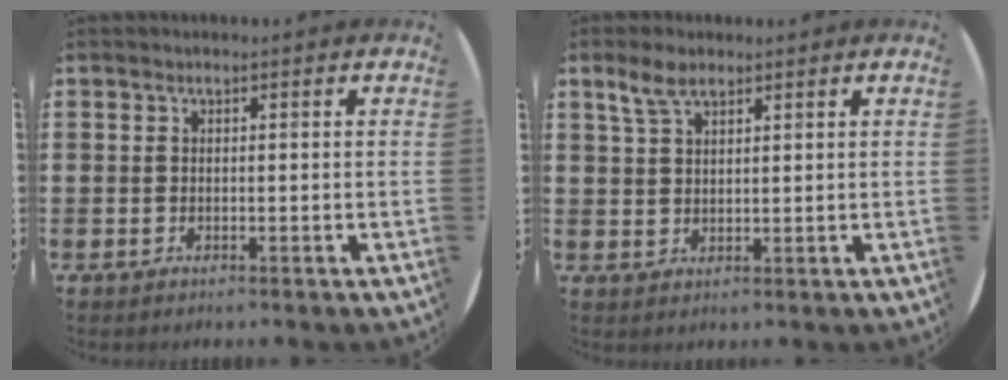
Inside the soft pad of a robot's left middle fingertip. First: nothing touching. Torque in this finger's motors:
{"motor_torque": [-0.01, -0.01, 0.26, 0.08]}